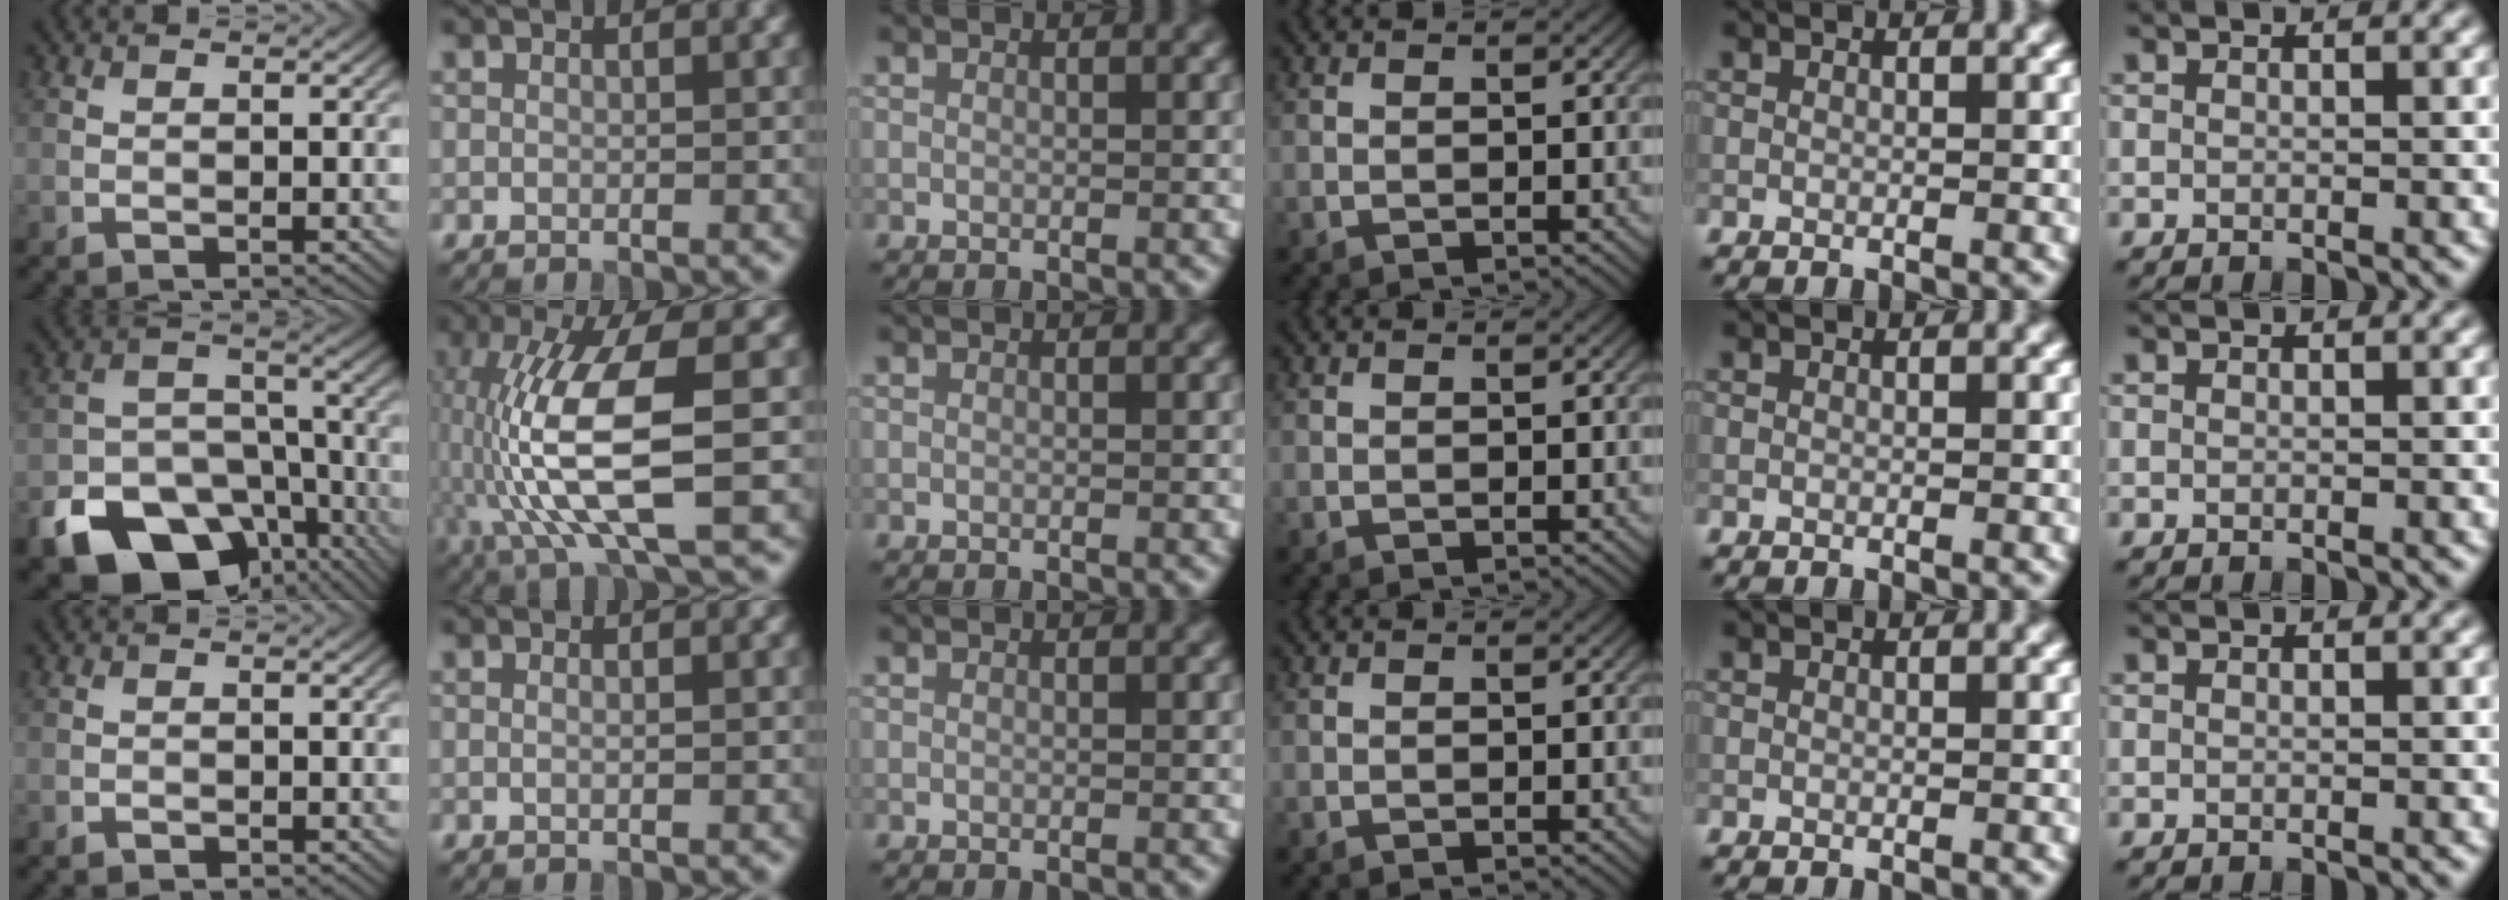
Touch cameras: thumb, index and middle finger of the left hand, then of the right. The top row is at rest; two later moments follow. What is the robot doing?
{"motion": "lift_and_place", "object": "coin"}